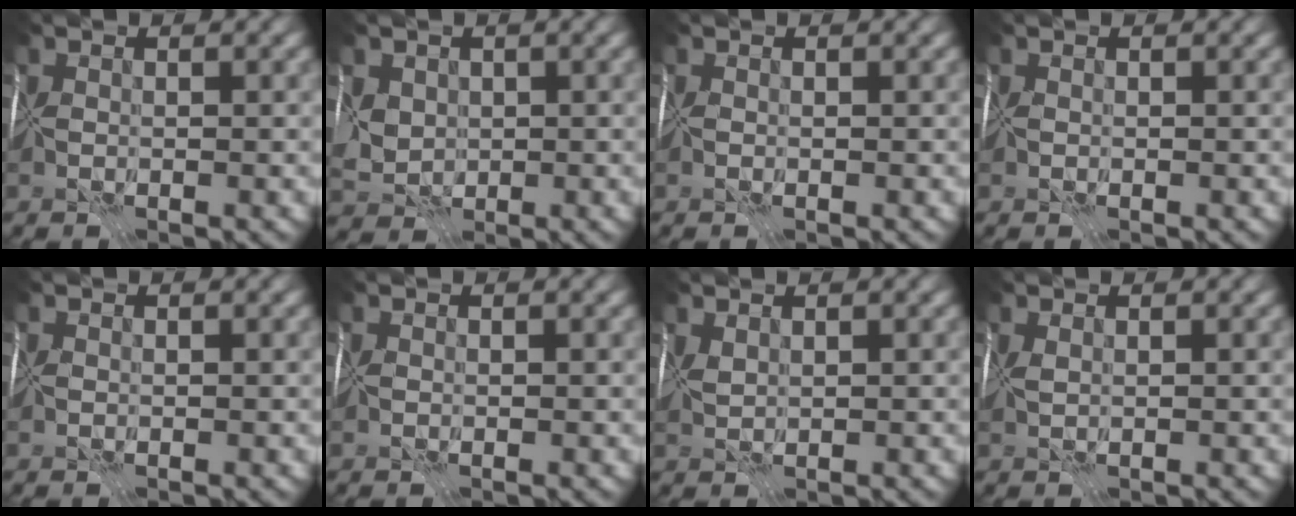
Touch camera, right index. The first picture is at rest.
{"total": 2.2, "force": [0.8, 1.9, 0.8], "torque": [-0.018, 0.007, 0.020]}
{"total": 0.0}
{"total": 0.0}
{"total": 0.0}
{"total": 0.0}
{"total": 1.0, "force": [0.8, -0.6, 0.1], "torque": [-0.004, 0.003, 0.022]}
{"total": 0.8, "force": [0.5, -0.7, 0.1], "torque": [-0.005, 0.003, 0.016]}